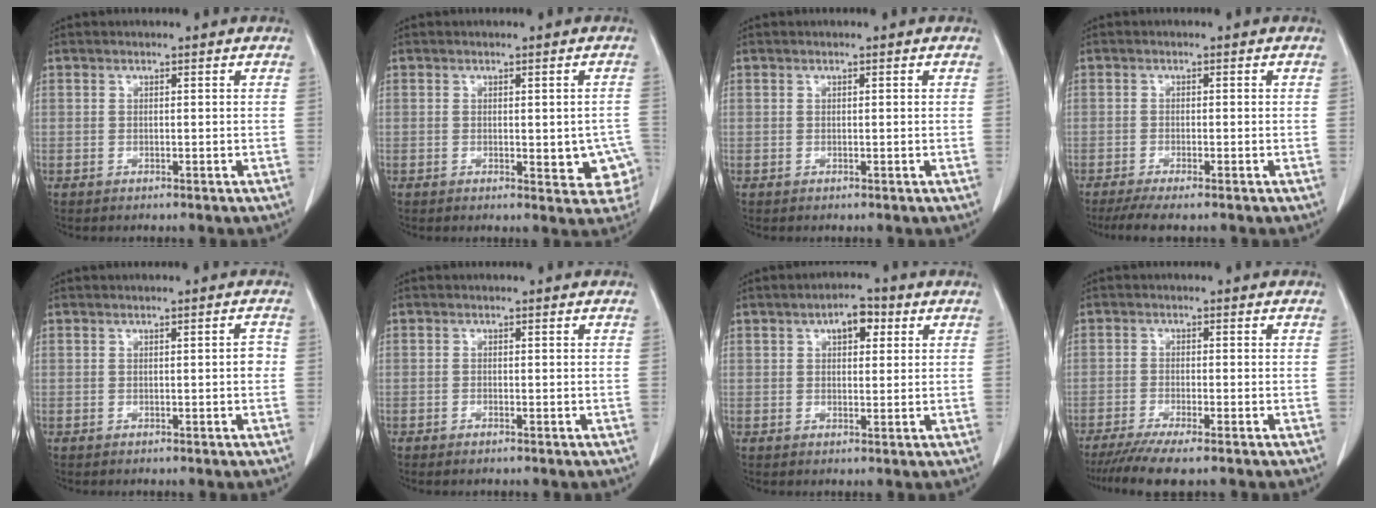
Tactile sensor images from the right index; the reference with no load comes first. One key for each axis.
{"total": 6.4, "fx": -1.2, "fy": 2.6, "fz": 5.7, "tx": -0.044, "ty": -0.001, "tz": -0.010}
{"total": 0.0}
{"total": 4.3, "fx": -3.2, "fy": 0.1, "fz": 2.8, "tx": -0.047, "ty": -0.010, "tz": -0.054}
{"total": 1.4, "fx": -0.2, "fy": 0.3, "fz": 1.4, "tx": -0.016, "ty": 0.002, "tz": -0.002}
{"total": 1.0, "fx": -0.8, "fy": 0.2, "fz": 0.6, "tx": -0.014, "ty": -0.002, "tz": -0.010}
{"total": 4.3, "fx": 1.8, "fy": 2.1, "fz": 3.3, "tx": -0.050, "ty": 0.013, "tz": 0.024}
{"total": 6.7, "fx": -5.2, "fy": 0.0, "fz": 4.3, "tx": -0.067, "ty": -0.017, "tz": -0.085}